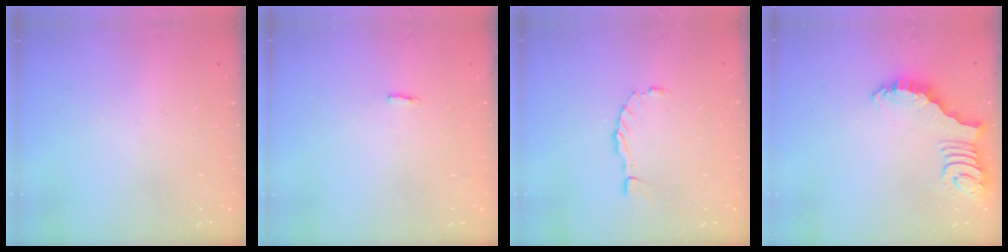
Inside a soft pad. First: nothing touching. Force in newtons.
{"total": 2.2, "press": 2.1, "slide": 0.5}
{"total": 0.8, "press": 0.8, "slide": 0.1}
{"total": 2.7, "press": 2.6, "slide": 0.5}